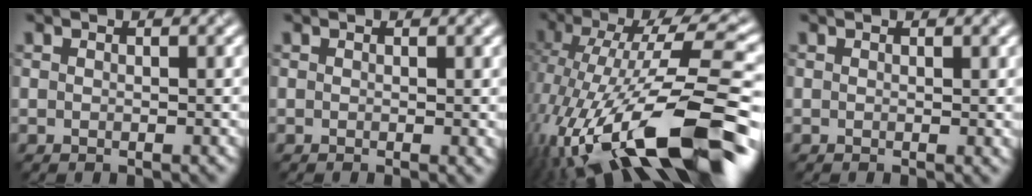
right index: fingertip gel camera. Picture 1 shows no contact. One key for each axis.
{"total": 0.7, "fx": 0.0, "fy": 0.1, "fz": 0.7, "tx": -0.009, "ty": -0.003, "tz": -0.002}
{"total": 16.7, "fx": -6.5, "fy": 5.4, "fz": 14.4, "tx": -0.246, "ty": 0.015, "tz": -0.115}
{"total": 0.8, "fx": 0.3, "fy": 0.0, "fz": 0.7, "tx": -0.008, "ty": -0.002, "tz": 0.004}